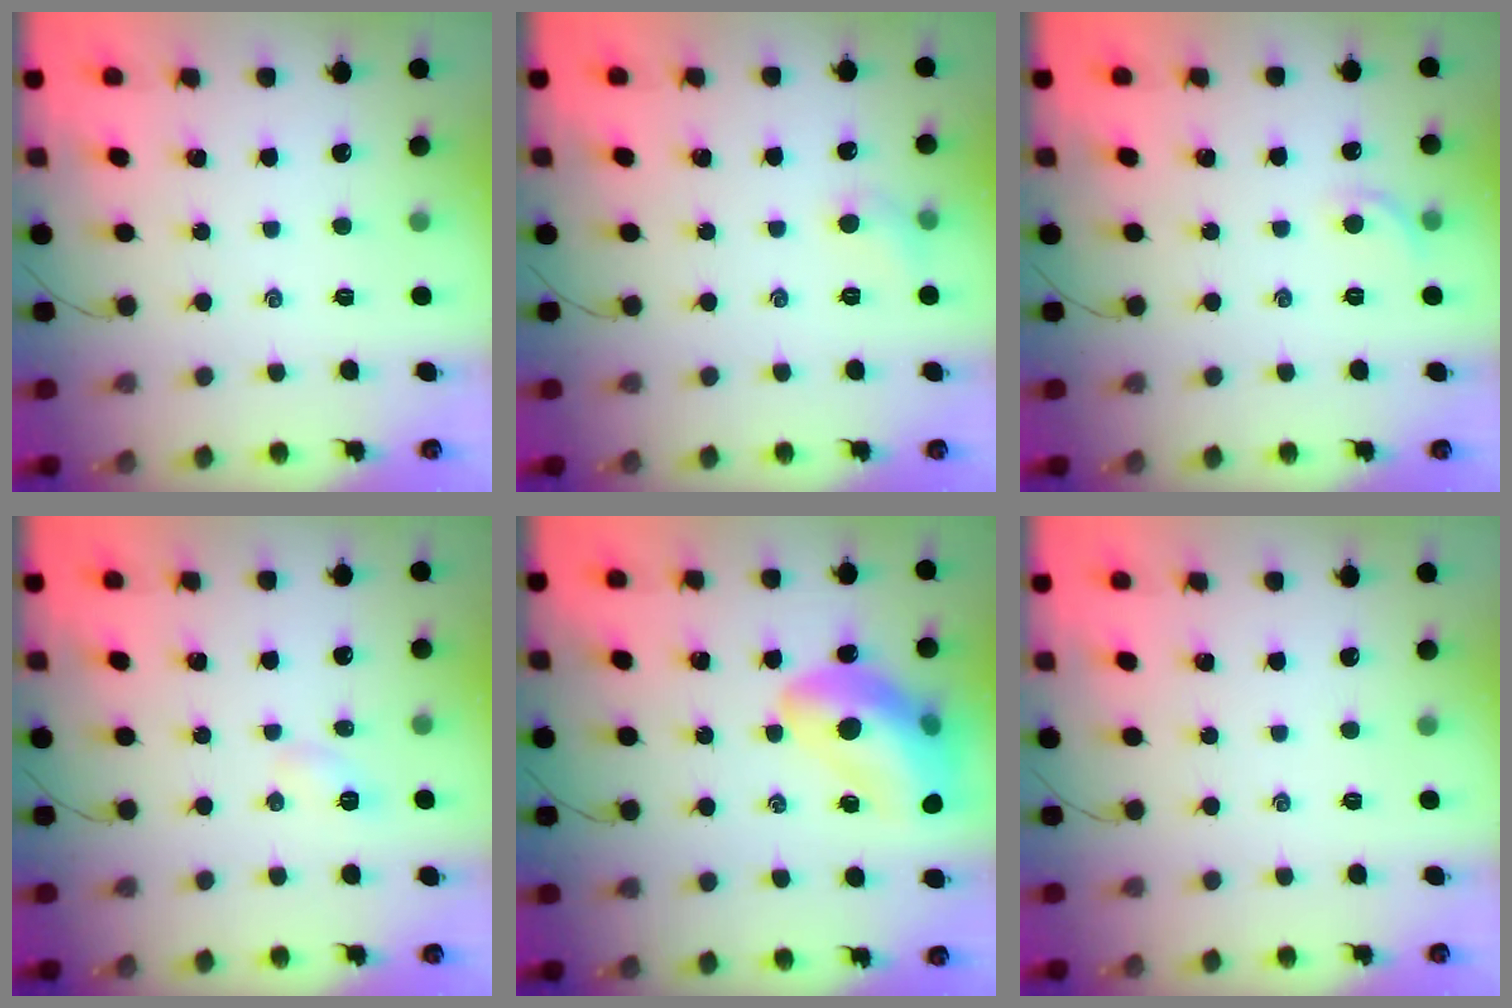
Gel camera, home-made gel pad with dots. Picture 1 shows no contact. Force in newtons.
{"total": 4.8, "press": 4.6, "slide": 1.4}
{"total": 4.7, "press": 4.5, "slide": 1.2}
{"total": 2.9, "press": 2.8, "slide": 0.8}
{"total": 19.5, "press": 19.2, "slide": 3.5}
{"total": 0.0}